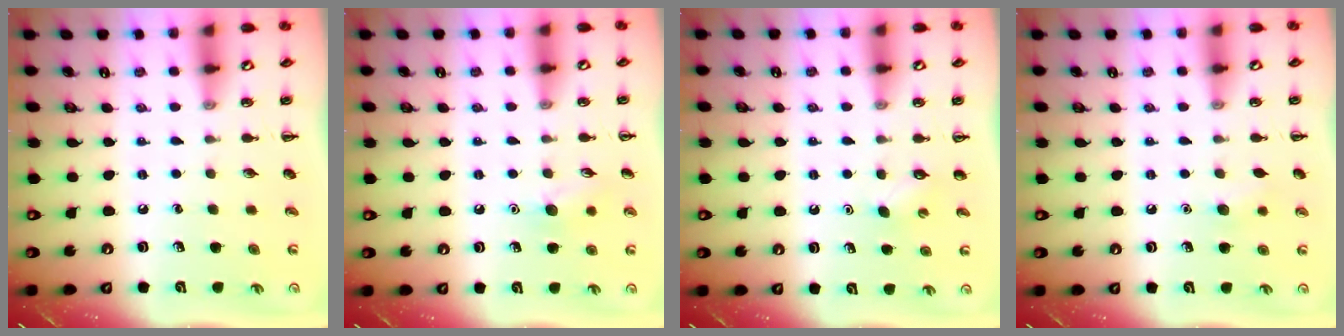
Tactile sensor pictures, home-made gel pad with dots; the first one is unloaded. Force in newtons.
{"total": 6.8, "press": 6.6, "slide": 1.7}
{"total": 2.8, "press": 2.7, "slide": 0.8}
{"total": 5.6, "press": 5.5, "slide": 1.4}